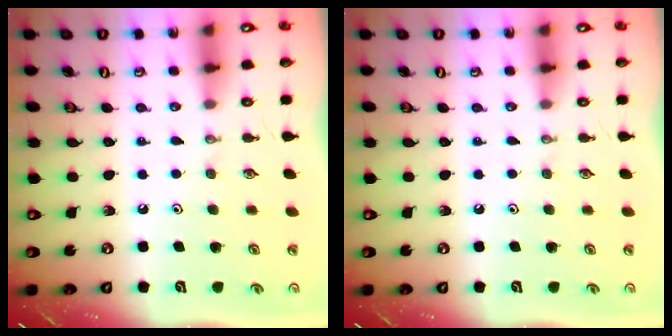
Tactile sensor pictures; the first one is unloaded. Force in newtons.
{"total": 0.0}